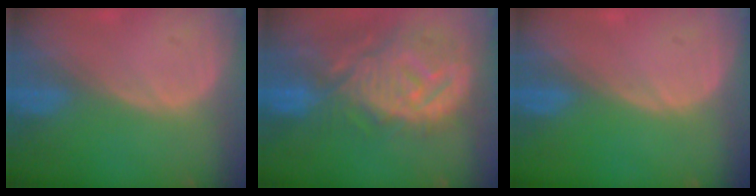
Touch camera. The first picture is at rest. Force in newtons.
{"total": 12.8, "press": 11.3, "slide": 6.0}
{"total": 0.0}